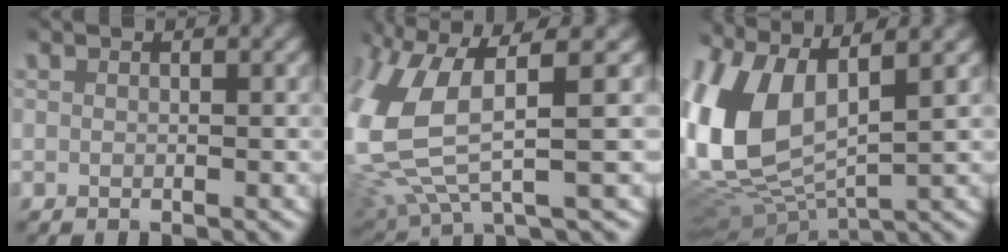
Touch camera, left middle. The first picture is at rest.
{"total": 9.6, "force": [0.0, 6.4, 7.2], "torque": [-0.192, -0.016, 0.009]}
{"total": 11.1, "force": [0.7, 7.9, 7.8], "torque": [-0.202, -0.008, 0.018]}